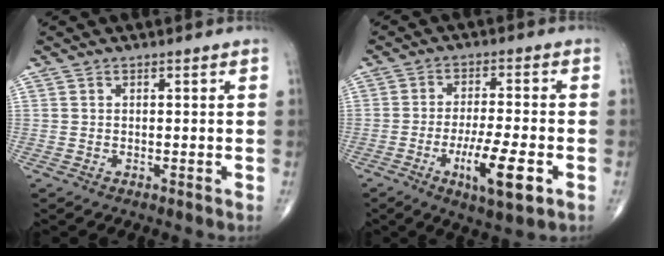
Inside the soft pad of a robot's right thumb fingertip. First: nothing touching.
{"total": 10.7, "force": [-4.0, 2.5, 9.6], "torque": [-0.170, 0.001, -0.064]}